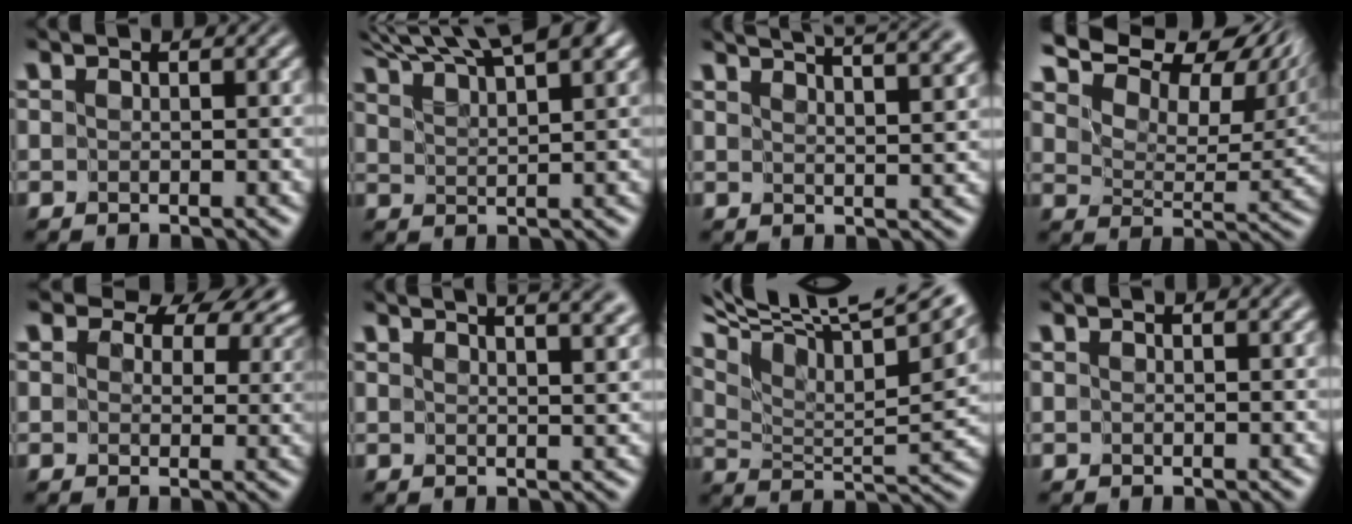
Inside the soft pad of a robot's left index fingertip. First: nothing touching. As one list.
[{"total": 10.5, "force": [7.8, 3.1, 6.3], "torque": [-0.112, 0.041, 0.099]}, {"total": 10.4, "force": [7.7, 3.3, 6.1], "torque": [-0.065, 0.045, 0.074]}, {"total": 12.6, "force": [9.3, 5.6, 6.3], "torque": [-0.136, 0.037, 0.139]}, {"total": 8.5, "force": [5.5, 4.8, 4.4], "torque": [-0.078, 0.020, 0.073]}, {"total": 9.3, "force": [6.2, 3.7, 5.8], "torque": [-0.044, 0.054, 0.051]}, {"total": 13.6, "force": [9.5, 3.6, 9.0], "torque": [-0.179, 0.028, 0.156]}, {"total": 2.5, "force": [1.6, 1.1, 1.6], "torque": [-0.007, 0.024, 0.003]}]